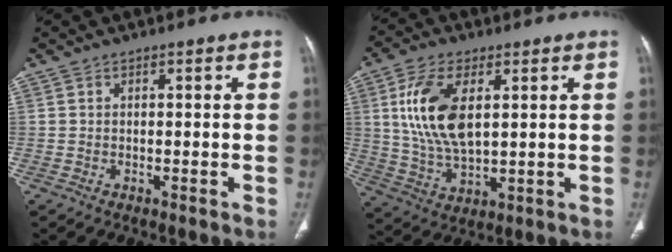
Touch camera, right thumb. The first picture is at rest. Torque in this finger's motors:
{"motor_torque": [-0.57, 1.29, 1.12, 0.73, 0.20]}